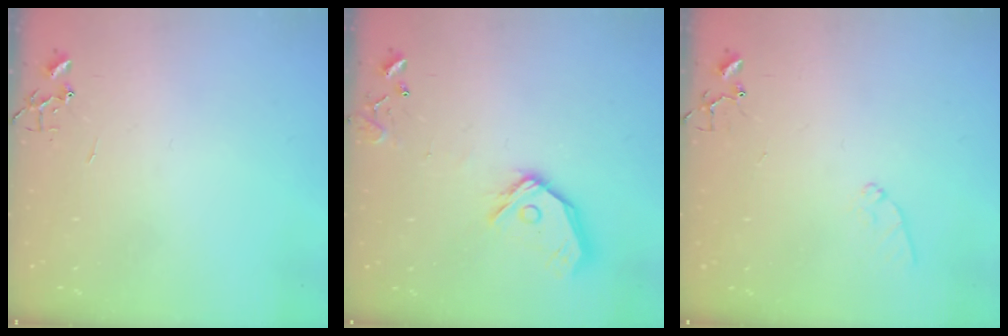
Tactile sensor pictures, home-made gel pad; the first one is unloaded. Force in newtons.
{"total": 14.2, "press": 14.0, "slide": 2.3}
{"total": 6.4, "press": 6.4, "slide": 0.6}